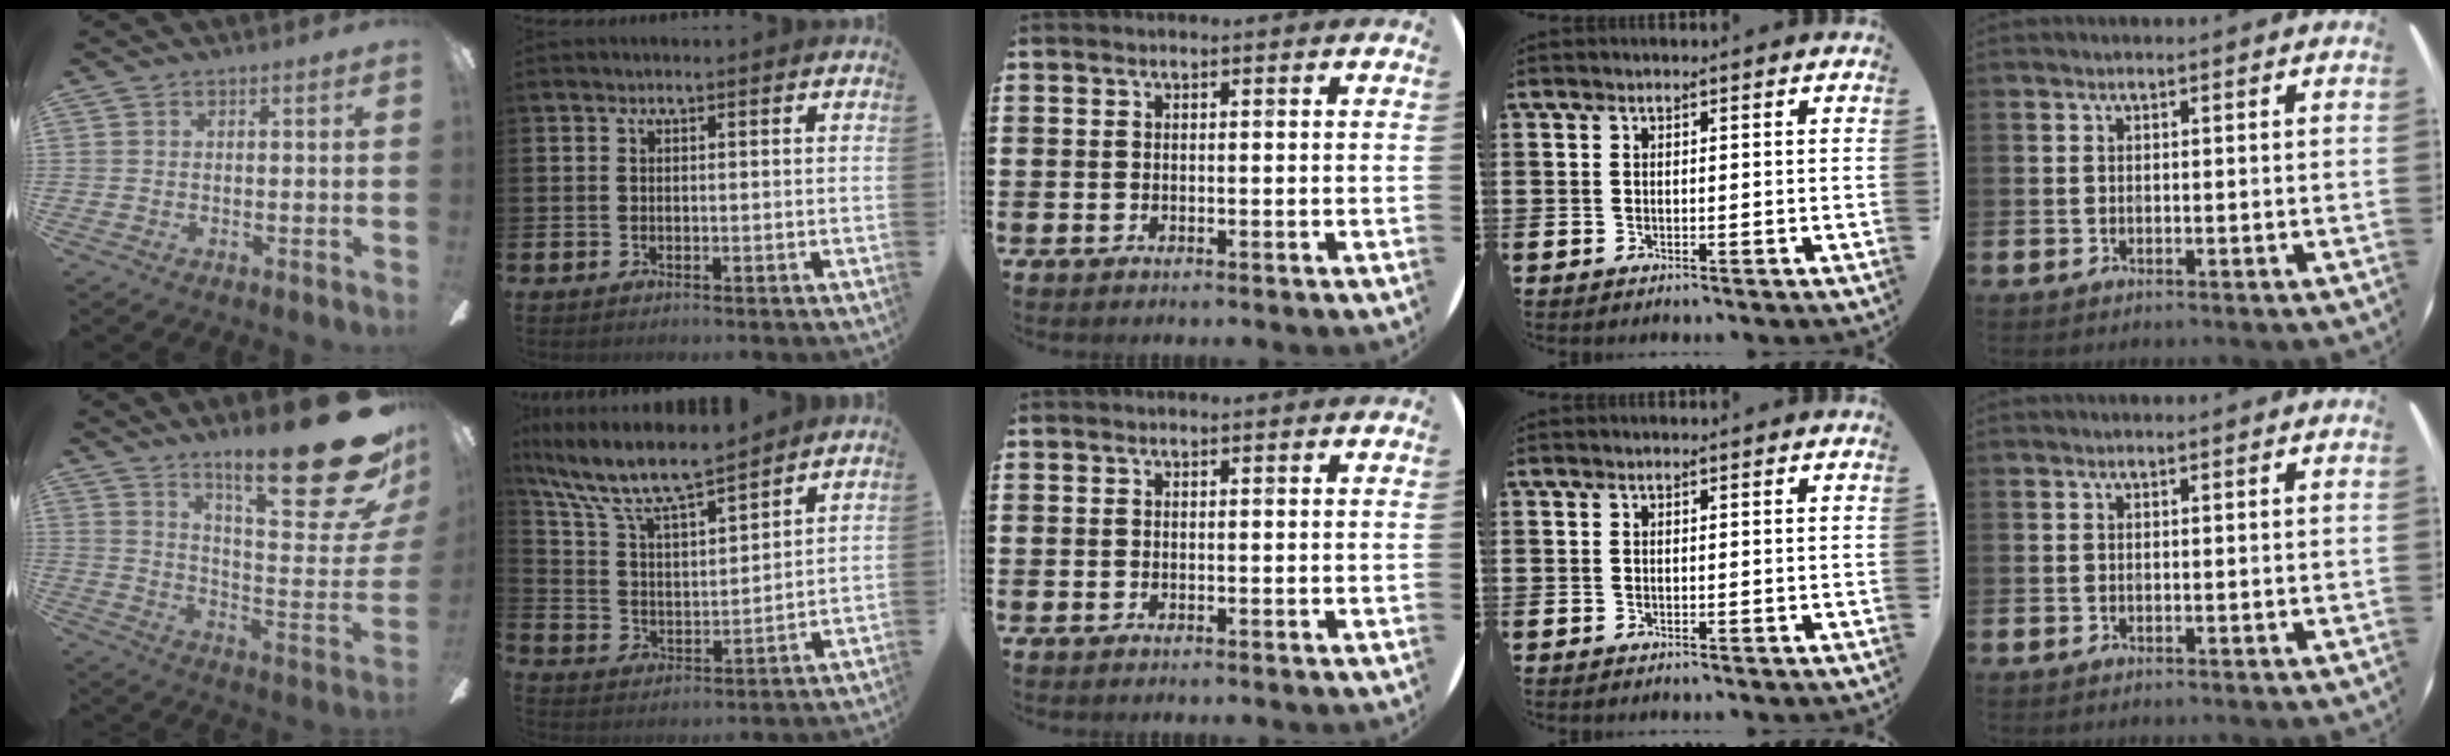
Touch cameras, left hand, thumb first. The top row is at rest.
{"thumb": {"total": 26.2, "force": [16.8, 5.8, 19.2], "torque": [-0.276, -0.120, 0.274]}, "index": {"total": 10.0, "force": [9.0, 1.7, 4.0], "torque": [-0.121, -0.053, 0.157]}}